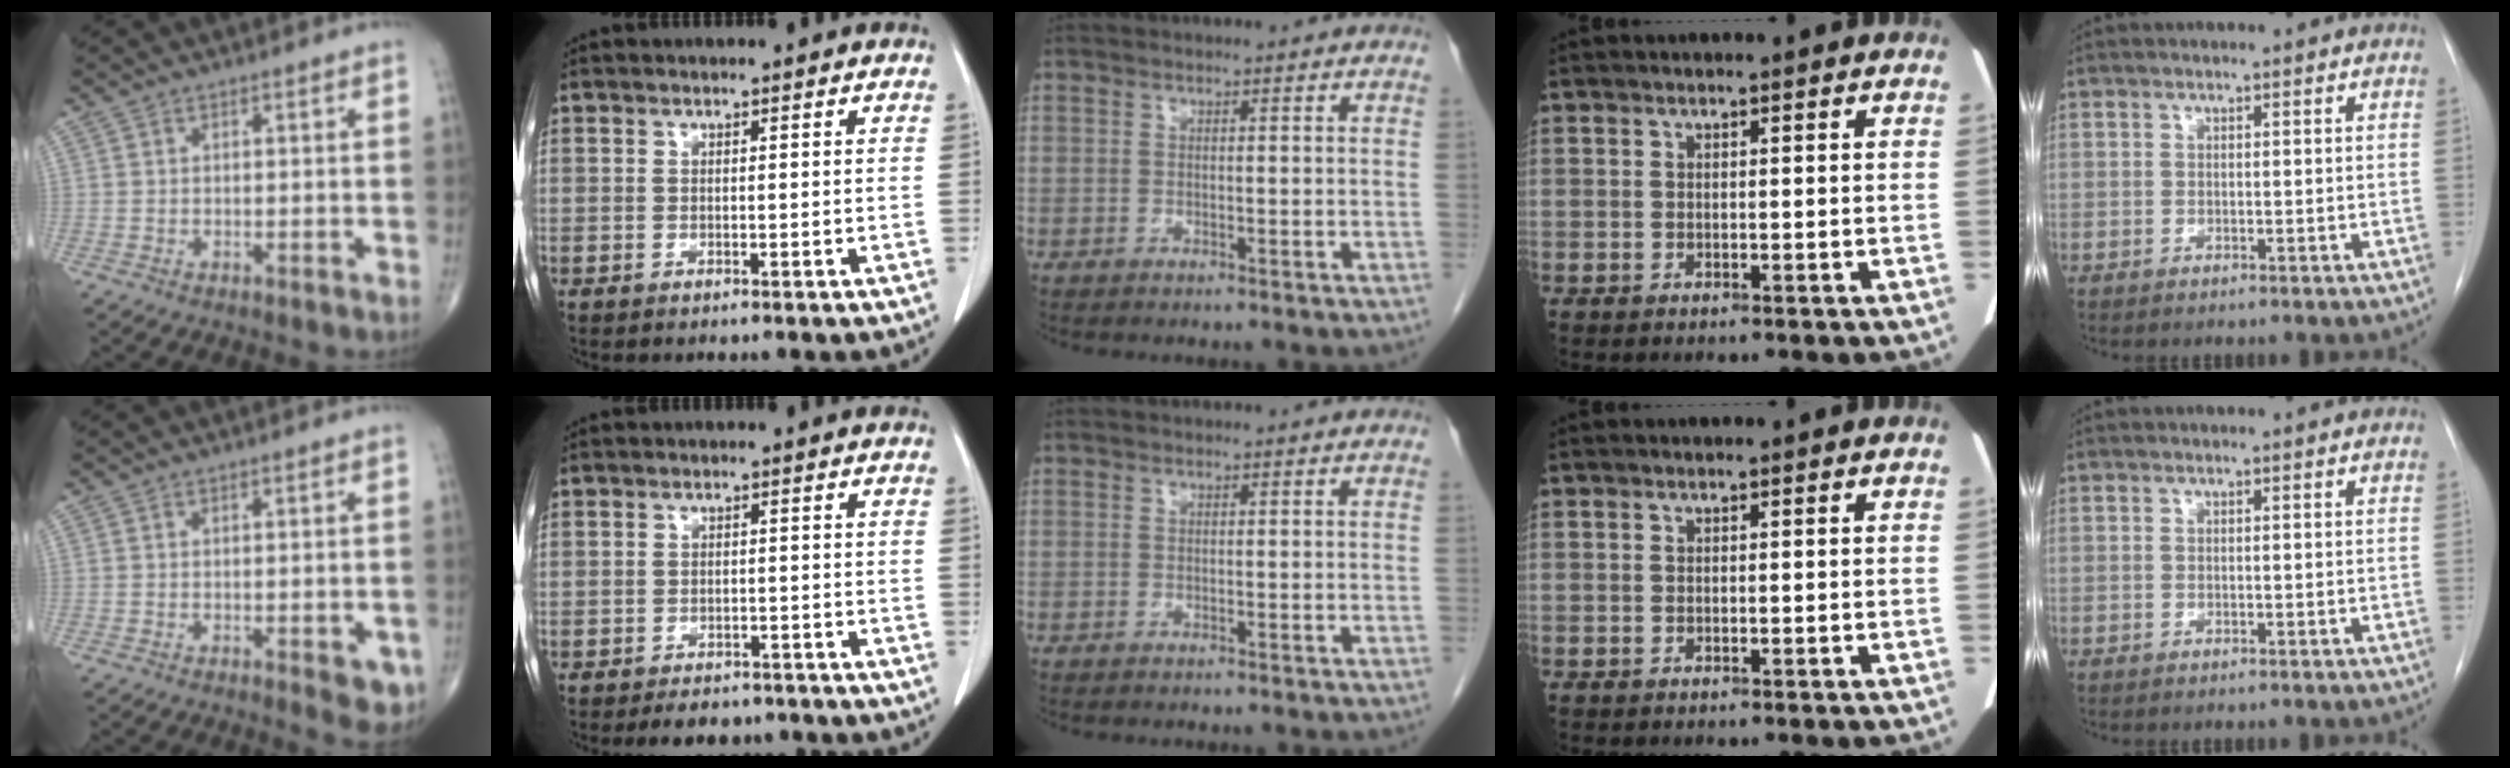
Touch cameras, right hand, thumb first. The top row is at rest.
{"thumb": {"total": 7.7, "force": [-2.6, 2.8, 6.7], "torque": [-0.062, -0.006, -0.025]}, "index": {"total": 5.1, "force": [-4.3, 2.6, 1.1], "torque": [-0.010, 0.006, -0.055]}}